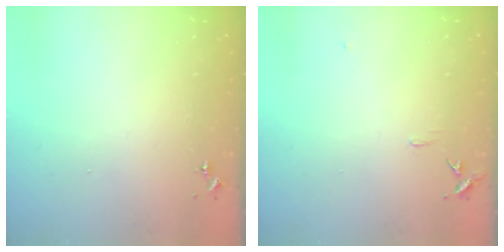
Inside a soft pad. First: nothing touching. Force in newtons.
{"total": 5.8, "press": 5.8, "slide": 0.6}